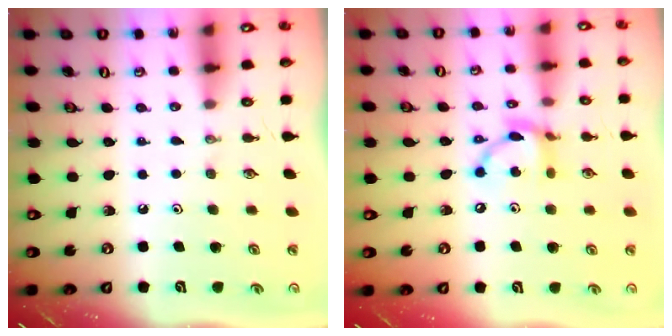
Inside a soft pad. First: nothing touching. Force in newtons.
{"total": 11.7, "press": 11.7, "slide": 0.9}